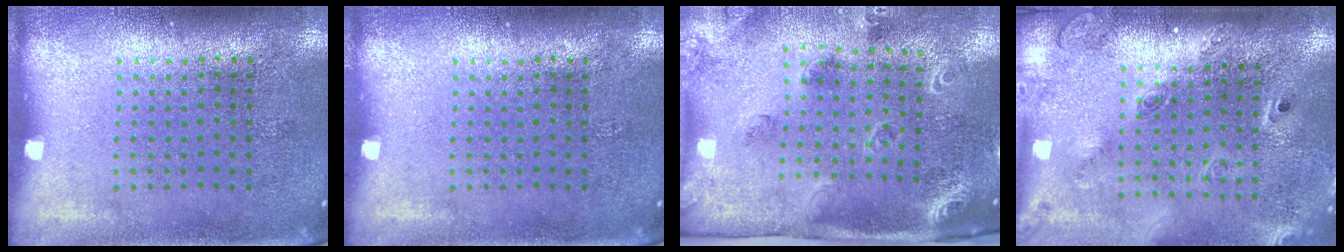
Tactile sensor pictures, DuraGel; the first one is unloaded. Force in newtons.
{"total": 0.0}
{"total": 1.8, "press": 1.7, "slide": 0.5}
{"total": 2.5, "press": 1.8, "slide": 1.6}